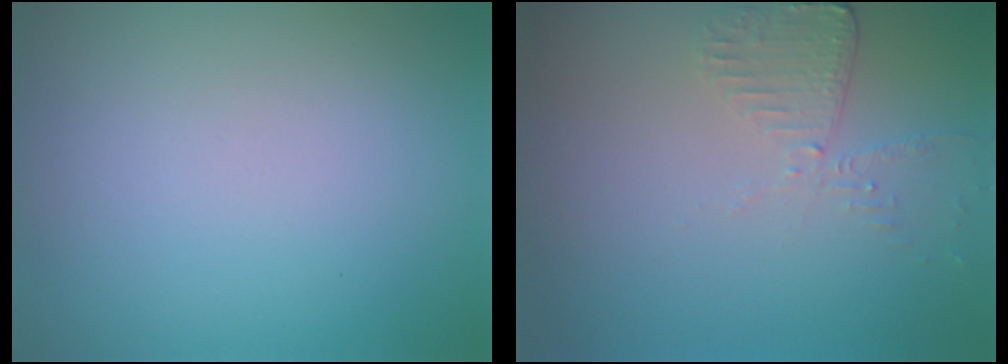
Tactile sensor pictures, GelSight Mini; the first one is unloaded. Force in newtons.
{"total": 1.9, "press": 1.9, "slide": 0.4}